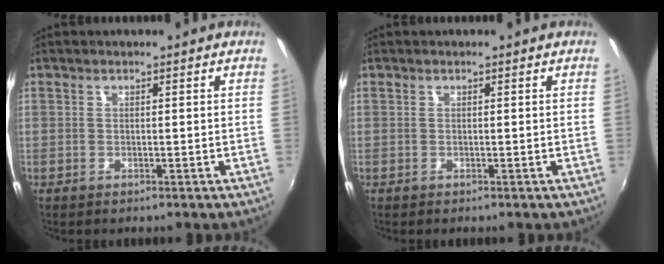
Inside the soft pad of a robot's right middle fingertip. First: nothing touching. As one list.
[{"total": 0.0}]